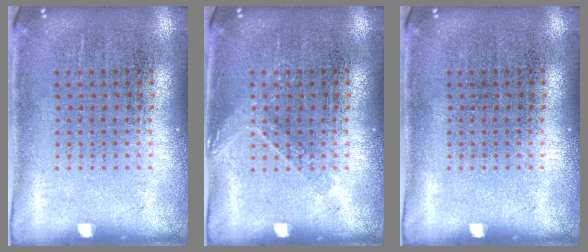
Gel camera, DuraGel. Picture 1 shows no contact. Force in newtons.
{"total": 1.1, "press": 1.1, "slide": 0.3}
{"total": 0.0}